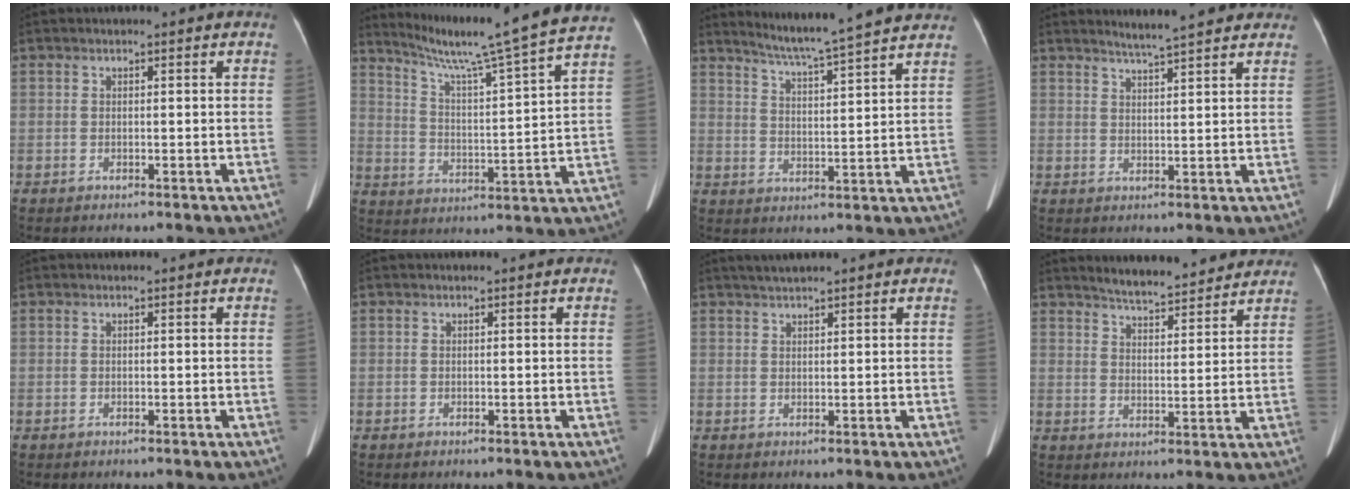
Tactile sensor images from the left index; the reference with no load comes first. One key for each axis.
{"total": 21.1, "fx": 17.7, "fy": -2.6, "fz": 11.2, "tx": -0.187, "ty": -0.035, "tz": 0.243}
{"total": 13.8, "fx": 12.5, "fy": -1.2, "fz": 5.7, "tx": -0.102, "ty": -0.002, "tz": 0.170}
{"total": 7.7, "fx": 7.1, "fy": 0.3, "fz": 3.2, "tx": -0.049, "ty": 0.015, "tz": 0.087}
{"total": 0.0}
{"total": 0.0}
{"total": 2.5, "fx": 2.2, "fy": -0.1, "fz": 1.2, "tx": -0.020, "ty": 0.017, "tz": 0.039}
{"total": 9.7, "fx": 9.1, "fy": 1.3, "fz": 3.1, "tx": -0.048, "ty": 0.010, "tz": 0.126}